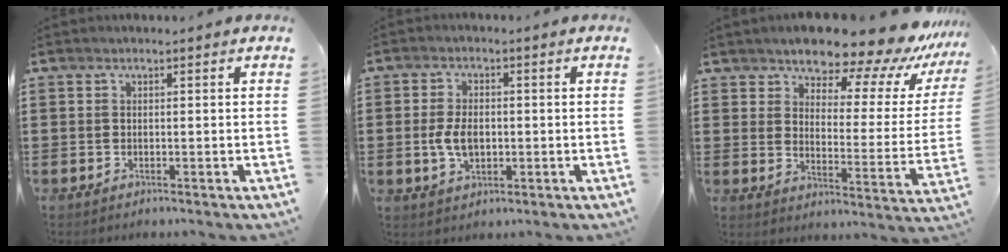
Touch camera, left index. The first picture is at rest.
{"total": 5.0, "force": [-0.5, 3.0, 4.0], "torque": [-0.081, 0.000, -0.014]}
{"total": 10.2, "force": [9.2, 2.1, 3.7], "torque": [-0.075, -0.073, 0.154]}